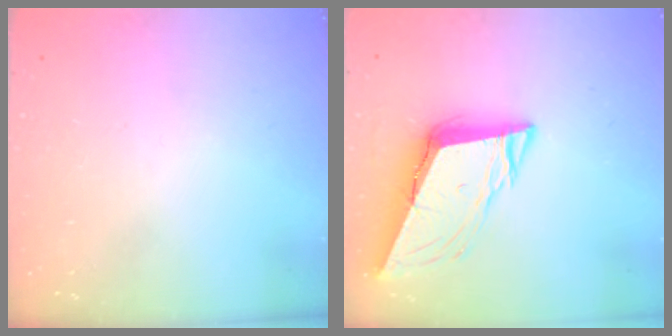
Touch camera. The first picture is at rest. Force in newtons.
{"total": 10.3, "press": 9.9, "slide": 2.9}